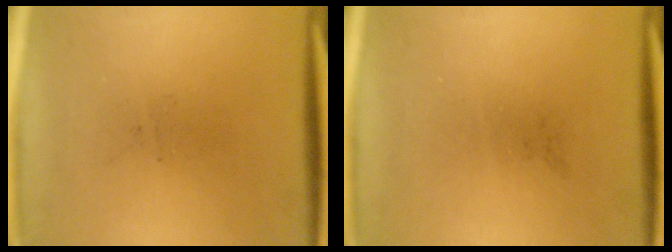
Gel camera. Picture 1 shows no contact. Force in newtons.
{"total": 0.0}